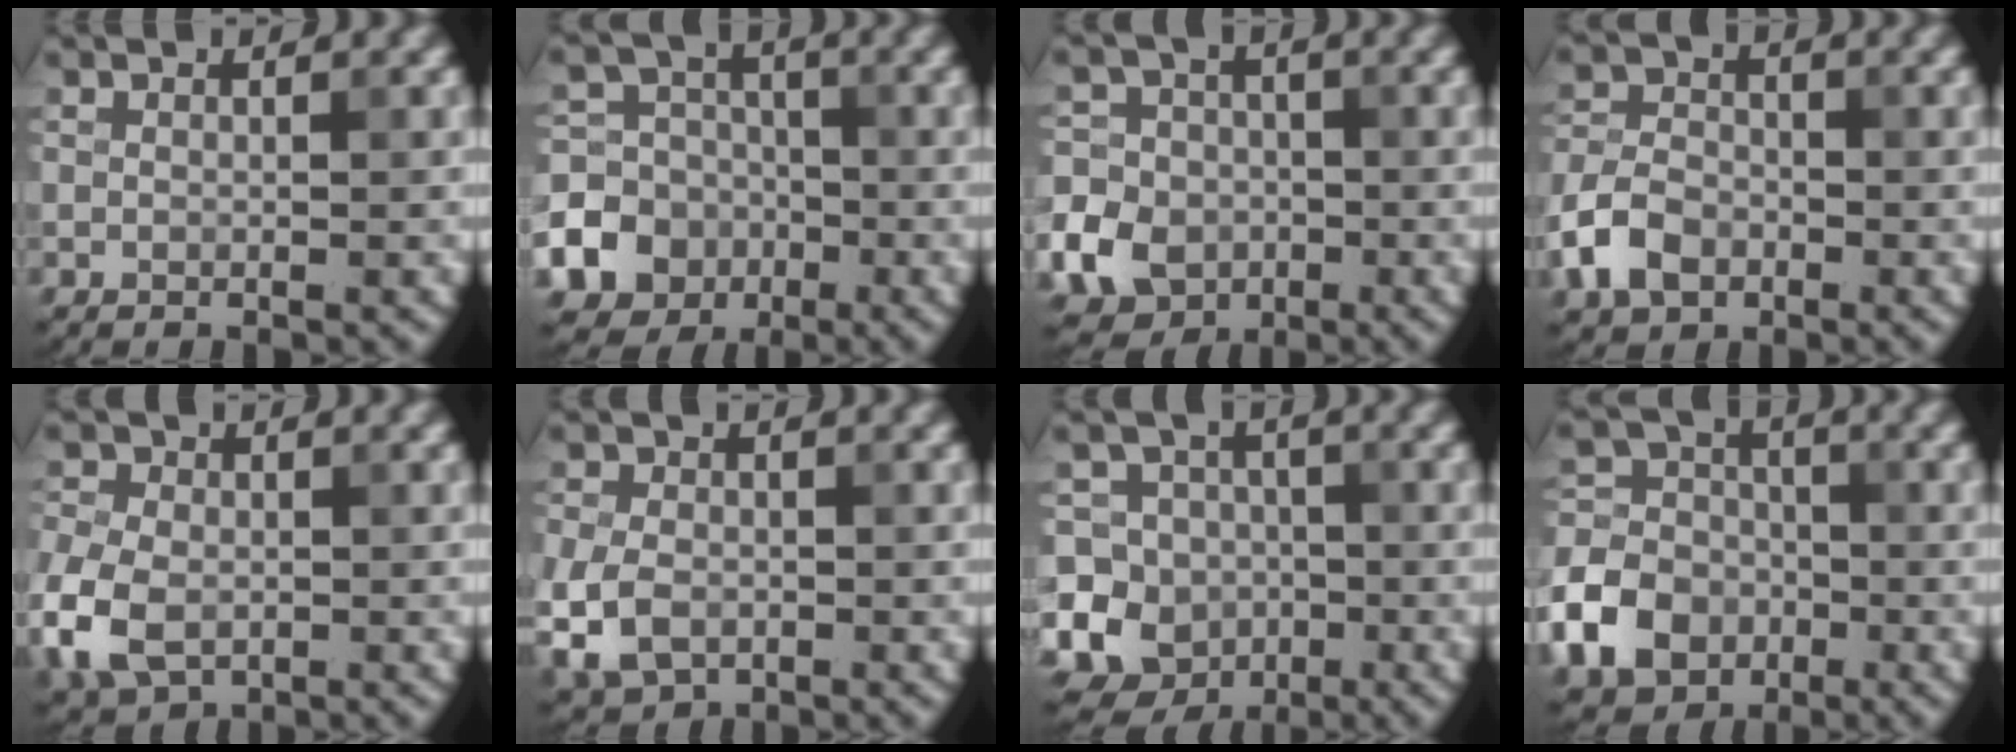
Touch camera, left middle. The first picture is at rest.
{"total": 12.5, "force": [-5.0, 11.2, 2.6], "torque": [-0.071, -0.039, -0.088]}
{"total": 8.0, "force": [-3.3, 6.8, 2.6], "torque": [-0.044, -0.020, -0.086]}
{"total": 4.7, "force": [-2.2, 3.3, 2.5], "torque": [-0.055, 0.001, -0.049]}
{"total": 7.4, "force": [-2.4, 5.2, 4.8], "torque": [-0.127, -0.017, -0.049]}
{"total": 5.4, "force": [-1.9, 3.9, 3.3], "torque": [-0.085, -0.013, -0.043]}
{"total": 14.5, "force": [-4.4, 13.3, 3.7], "torque": [-0.103, 0.009, -0.101]}
{"total": 8.3, "force": [-3.5, 6.5, 3.7], "torque": [-0.078, -0.009, -0.083]}